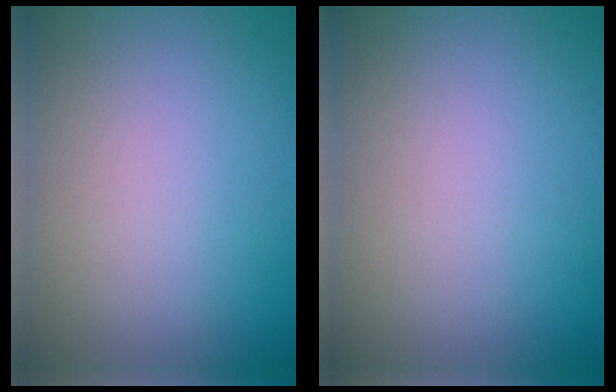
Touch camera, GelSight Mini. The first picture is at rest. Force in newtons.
{"total": 0.0}